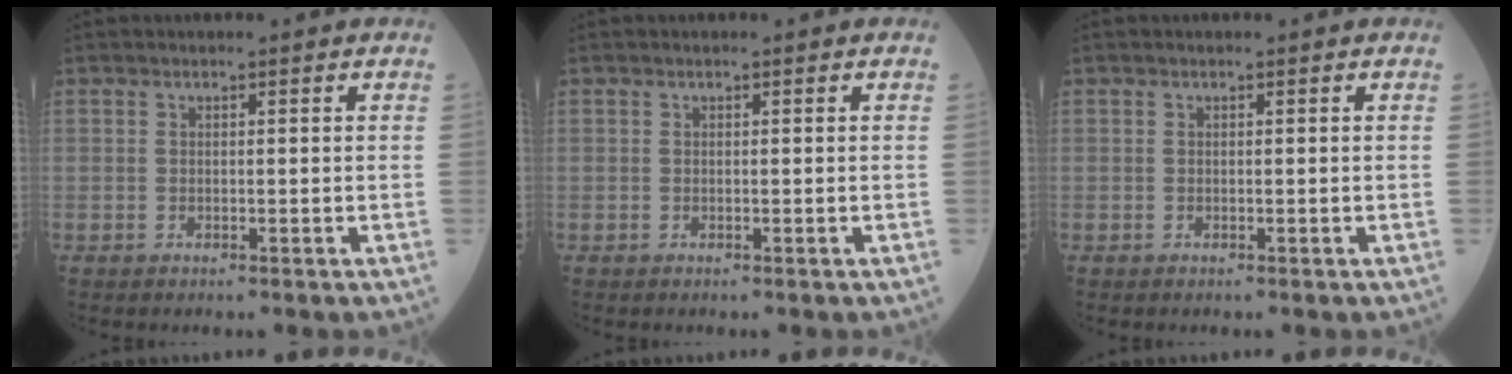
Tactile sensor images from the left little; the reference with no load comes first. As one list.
[{"total": 0.0}, {"total": 0.0}]